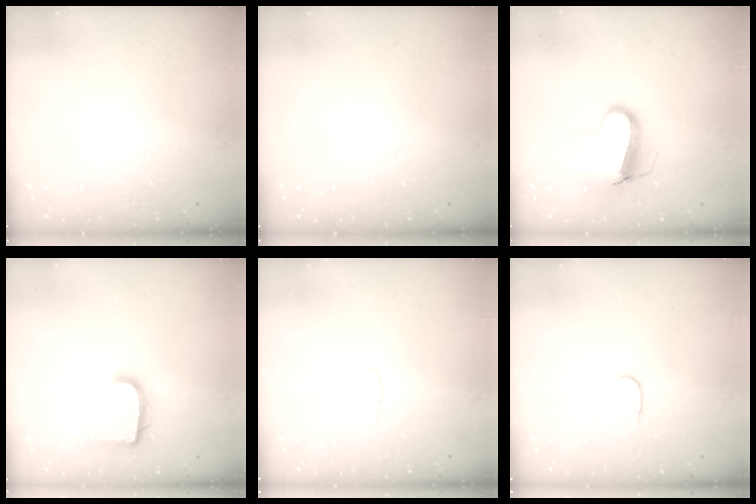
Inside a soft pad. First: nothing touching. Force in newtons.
{"total": 0.0}
{"total": 10.7, "press": 10.6, "slide": 1.3}
{"total": 14.6, "press": 14.6, "slide": 0.9}
{"total": 2.8, "press": 2.8, "slide": 0.3}
{"total": 4.2, "press": 4.2, "slide": 0.5}